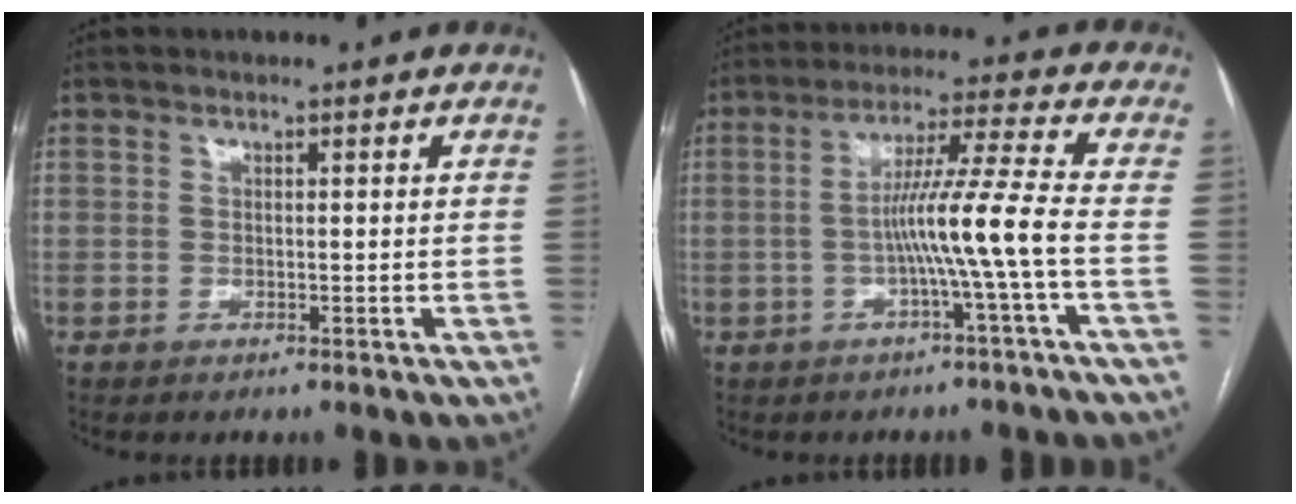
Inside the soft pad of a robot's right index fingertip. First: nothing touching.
{"total": 9.0, "force": [-2.2, -2.1, 8.5], "torque": [-0.151, 0.013, -0.039]}